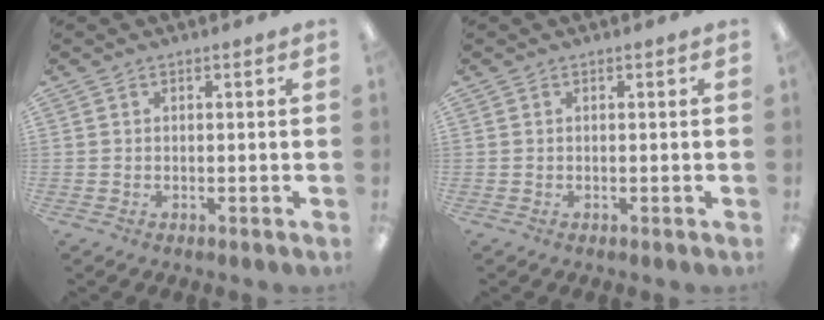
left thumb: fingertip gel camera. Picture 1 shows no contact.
{"total": 0.0}